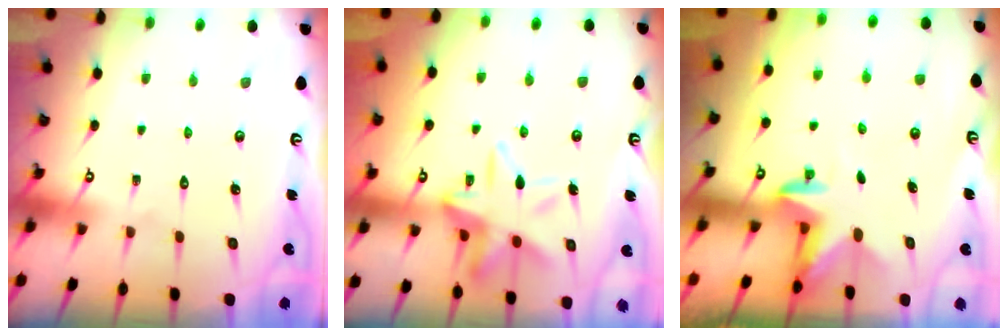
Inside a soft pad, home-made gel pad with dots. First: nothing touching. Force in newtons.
{"total": 13.4, "press": 13.4, "slide": 1.3}
{"total": 2.9, "press": 2.8, "slide": 0.7}